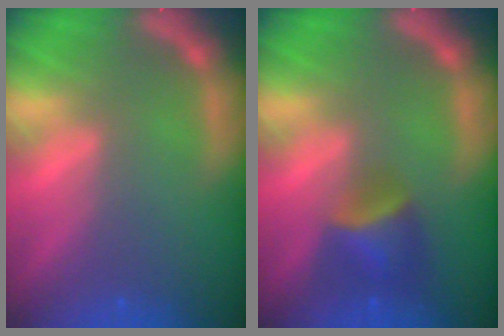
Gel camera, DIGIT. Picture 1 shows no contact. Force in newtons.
{"total": 4.0}